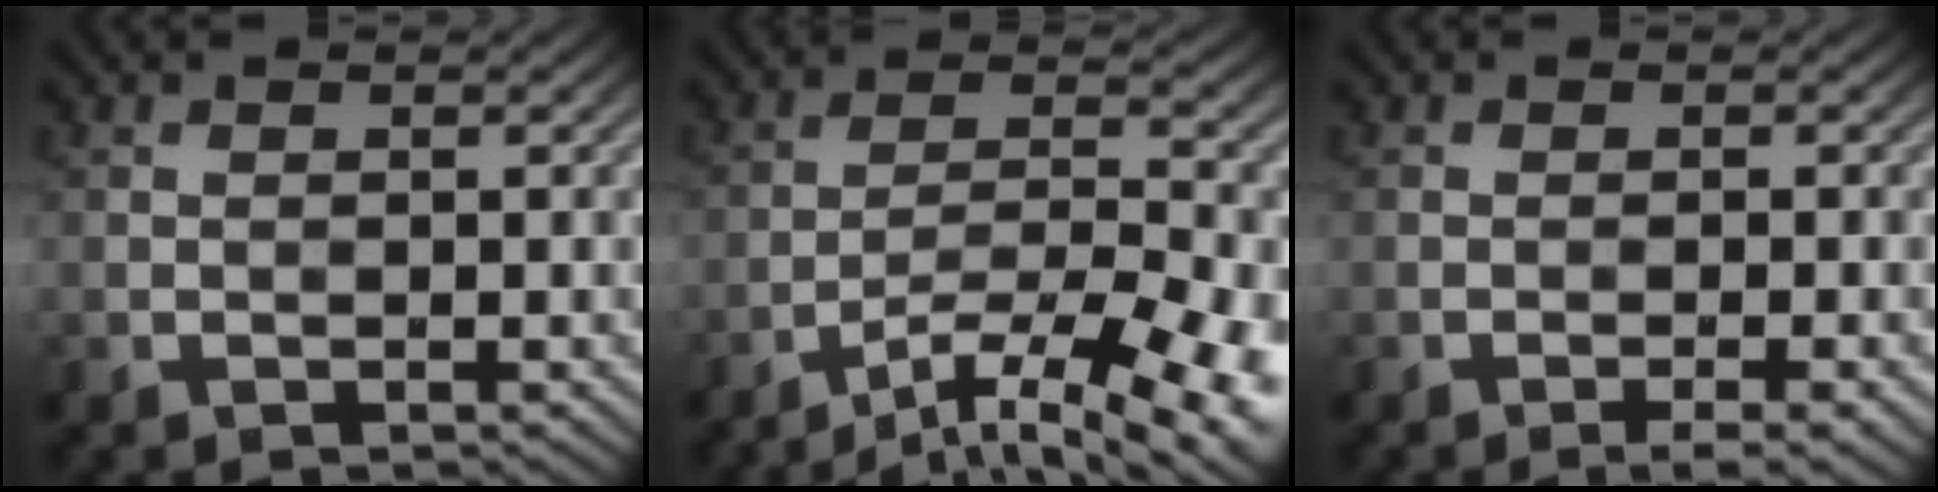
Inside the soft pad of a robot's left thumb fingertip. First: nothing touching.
{"total": 14.8, "force": [-10.1, 4.0, 10.0], "torque": [-0.167, -0.019, -0.135]}
{"total": 2.4, "force": [-1.4, 0.2, 1.9], "torque": [-0.029, 0.006, -0.024]}